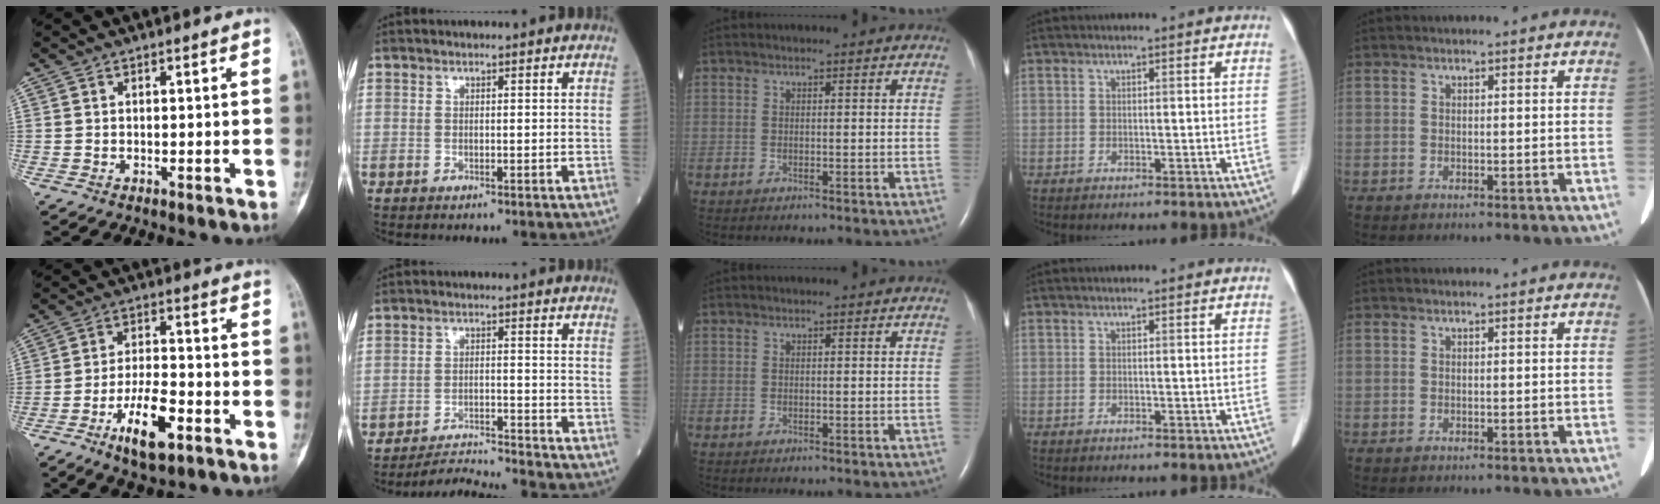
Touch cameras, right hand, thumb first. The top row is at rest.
{"thumb": {"total": 10.5, "force": [-5.1, 4.0, 8.2], "torque": [-0.143, 0.025, -0.089]}, "index": {"total": 6.9, "force": [-6.5, -2.0, -0.3], "torque": [-0.002, -0.006, -0.116]}}